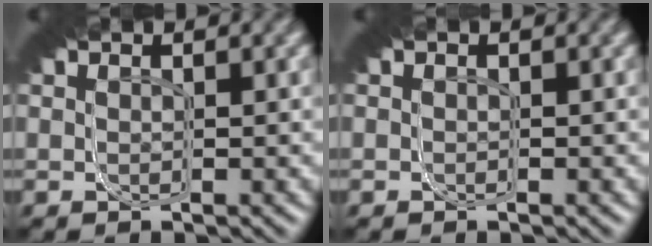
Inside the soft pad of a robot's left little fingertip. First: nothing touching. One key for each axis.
{"total": 0.7, "fx": -0.4, "fy": -0.3, "fz": -0.4, "tx": 0.004, "ty": -0.003, "tz": -0.004}